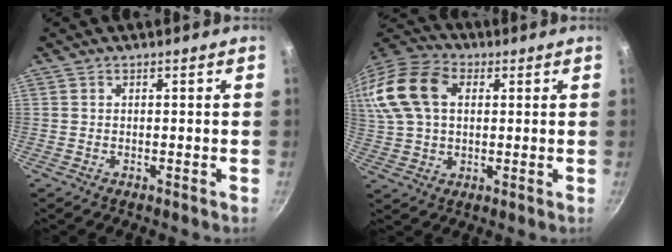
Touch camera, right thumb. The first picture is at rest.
{"total": 21.1, "force": [5.5, 14.6, 14.2], "torque": [-0.308, 0.027, 0.090]}